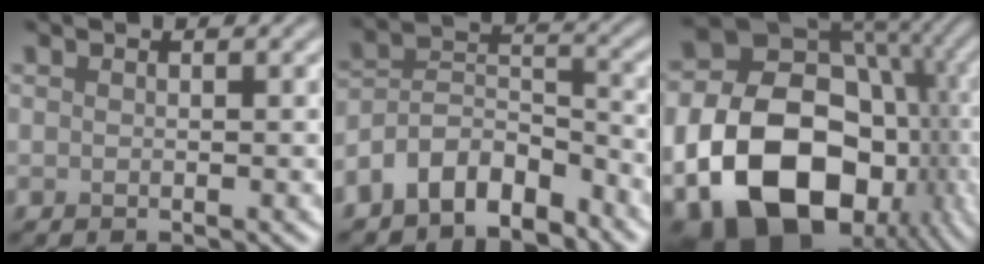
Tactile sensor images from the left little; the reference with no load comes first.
{"total": 6.4, "force": [-4.6, 3.1, 3.2], "torque": [-0.052, 0.005, -0.095]}
{"total": 21.2, "force": [-4.5, 15.9, 13.2], "torque": [-0.234, -0.026, -0.067]}